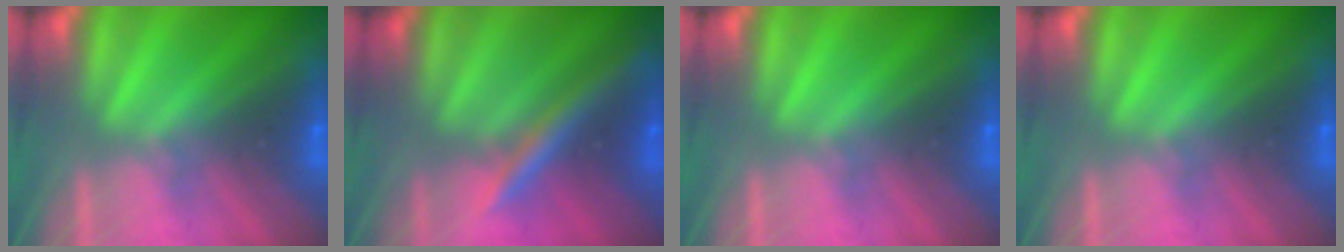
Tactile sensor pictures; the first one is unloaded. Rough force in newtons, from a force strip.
{"total": 2.4}
{"total": 0.0}
{"total": 0.0}